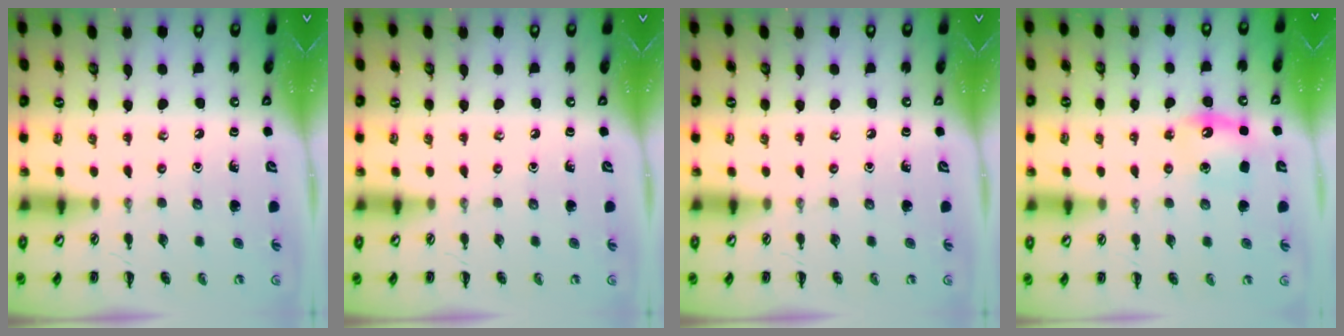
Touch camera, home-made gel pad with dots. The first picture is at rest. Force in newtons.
{"total": 0.0}
{"total": 0.0}
{"total": 6.7, "press": 6.3, "slide": 2.2}